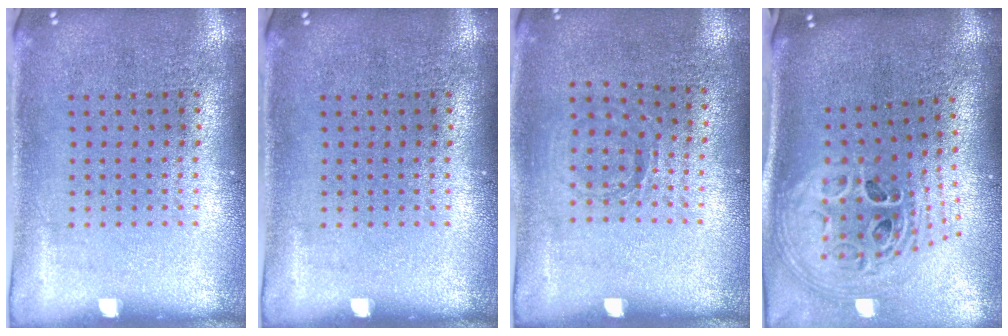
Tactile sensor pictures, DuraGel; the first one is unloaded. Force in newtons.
{"total": 0.0}
{"total": 0.9, "press": 0.8, "slide": 0.3}
{"total": 2.9, "press": 2.0, "slide": 2.1}